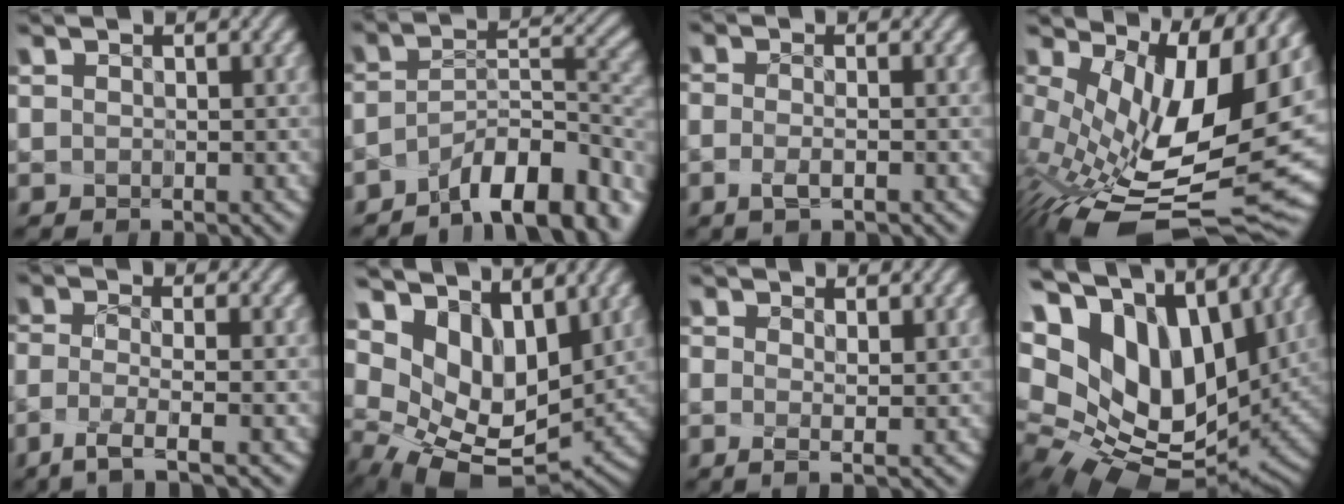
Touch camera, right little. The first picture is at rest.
{"total": 9.1, "force": [-7.5, 2.0, 4.8], "torque": [-0.049, -0.017, -0.118]}
{"total": 1.9, "force": [-1.6, -1.0, 0.4], "torque": [-0.008, -0.022, -0.017]}
{"total": 11.7, "force": [1.1, 3.8, 11.0], "torque": [-0.192, -0.032, 0.051]}
{"total": 3.4, "force": [-2.7, -1.0, 1.7], "torque": [-0.043, -0.028, -0.045]}
{"total": 7.5, "force": [3.5, 4.6, 4.8], "torque": [-0.104, -0.018, 0.086]}
{"total": 0.8, "force": [-0.1, -0.6, 0.6], "torque": [-0.010, -0.019, 0.011]}
{"total": 14.9, "force": [5.7, 9.2, 10.2], "torque": [-0.213, 0.008, 0.115]}